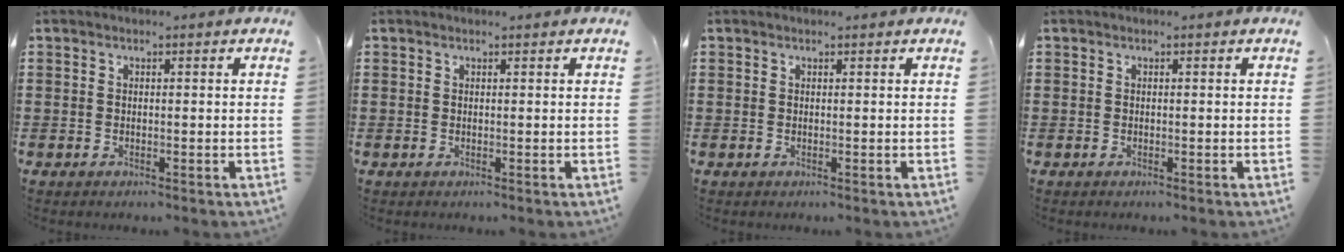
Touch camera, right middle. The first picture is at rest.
{"total": 0.0}
{"total": 0.0}
{"total": 0.0}